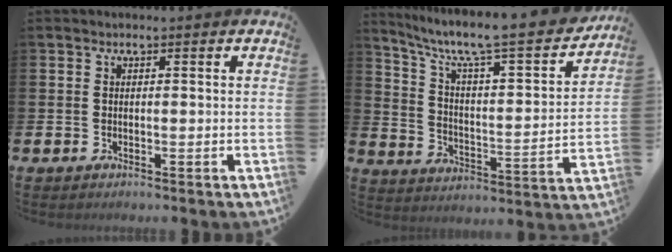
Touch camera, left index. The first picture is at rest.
{"total": 8.5, "force": [7.3, 1.2, 4.2], "torque": [-0.109, -0.062, 0.115]}